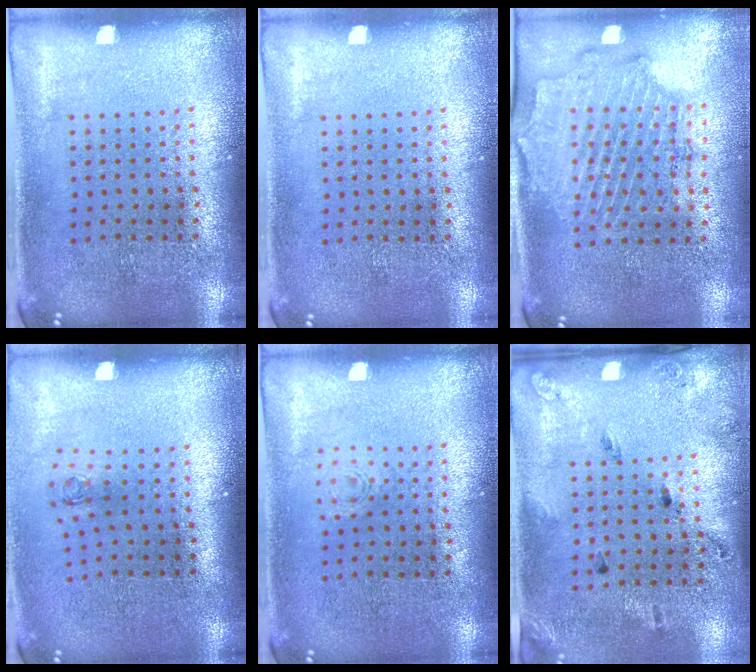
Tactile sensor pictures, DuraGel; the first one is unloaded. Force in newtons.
{"total": 0.0}
{"total": 1.8, "press": 1.7, "slide": 0.7}
{"total": 0.7, "press": 0.3, "slide": 0.6}
{"total": 0.6, "press": 0.6, "slide": 0.2}
{"total": 1.8, "press": 1.1, "slide": 1.5}